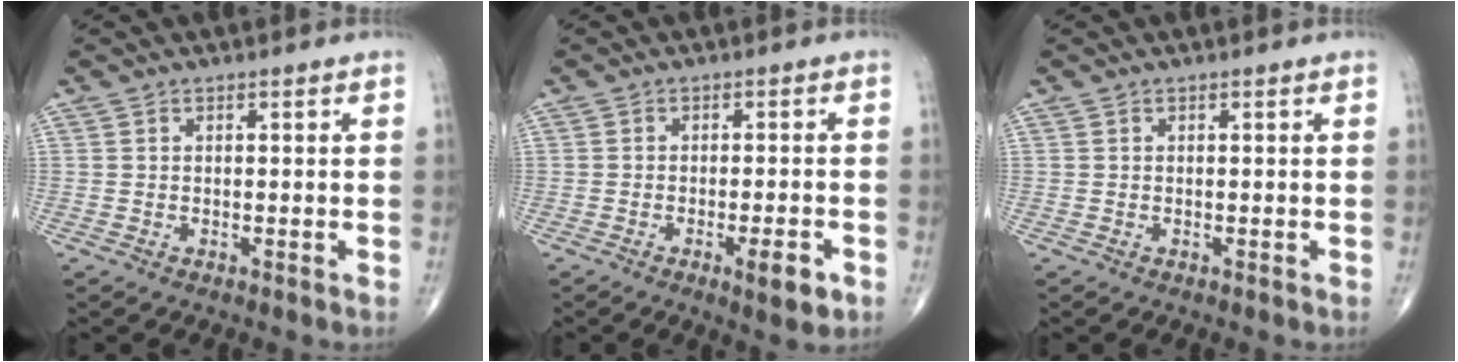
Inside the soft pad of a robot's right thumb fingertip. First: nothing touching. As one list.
[{"total": 5.2, "force": [-2.4, 1.3, 4.4], "torque": [-0.060, 0.002, -0.030]}, {"total": 0.0}]